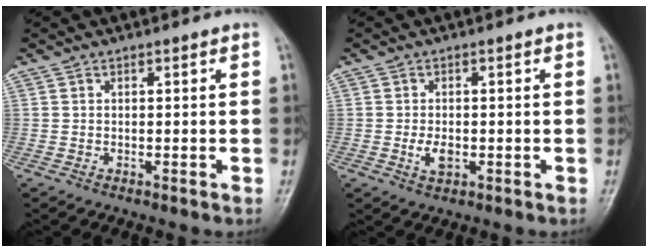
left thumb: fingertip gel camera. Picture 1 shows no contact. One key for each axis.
{"total": 4.1, "fx": -1.0, "fy": 2.4, "fz": 3.1, "tx": -0.056, "ty": 0.002, "tz": -0.017}